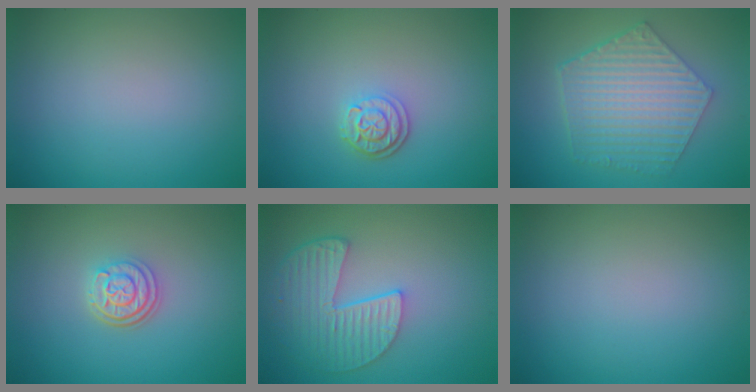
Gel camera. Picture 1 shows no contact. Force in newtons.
{"total": 2.6, "press": 2.2, "slide": 1.4}
{"total": 6.5, "press": 4.9, "slide": 4.3}
{"total": 3.0, "press": 2.5, "slide": 1.7}
{"total": 5.3, "press": 4.2, "slide": 3.2}
{"total": 0.0}